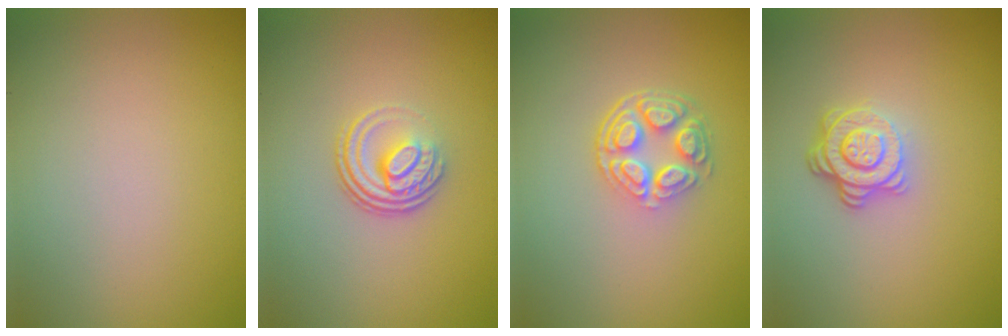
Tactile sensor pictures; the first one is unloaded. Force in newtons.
{"total": 3.6, "press": 2.4, "slide": 2.6}
{"total": 4.4, "press": 3.3, "slide": 2.9}
{"total": 3.5, "press": 2.8, "slide": 2.2}